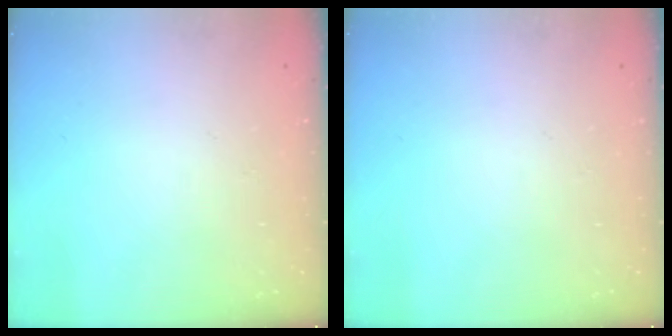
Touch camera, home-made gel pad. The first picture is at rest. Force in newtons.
{"total": 0.0}